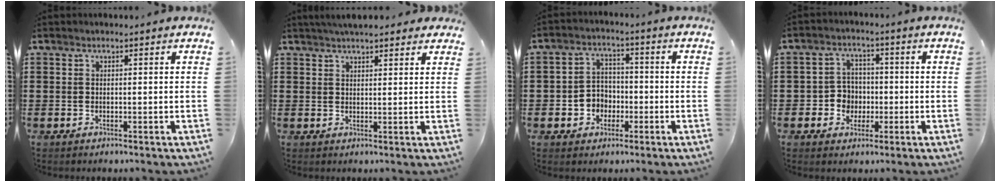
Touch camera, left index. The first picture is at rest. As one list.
[{"total": 3.8, "force": [3.4, 0.9, 1.4], "torque": [-0.035, 0.000, 0.064]}, {"total": 4.6, "force": [-1.8, 3.9, 1.5], "torque": [-0.039, 0.013, -0.036]}, {"total": 4.7, "force": [-1.0, 4.3, 1.4], "torque": [-0.040, 0.011, -0.022]}]